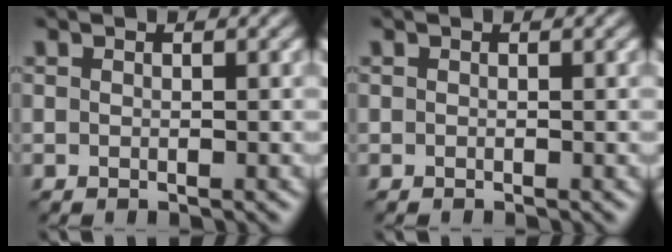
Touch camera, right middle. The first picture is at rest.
{"total": 0.0}